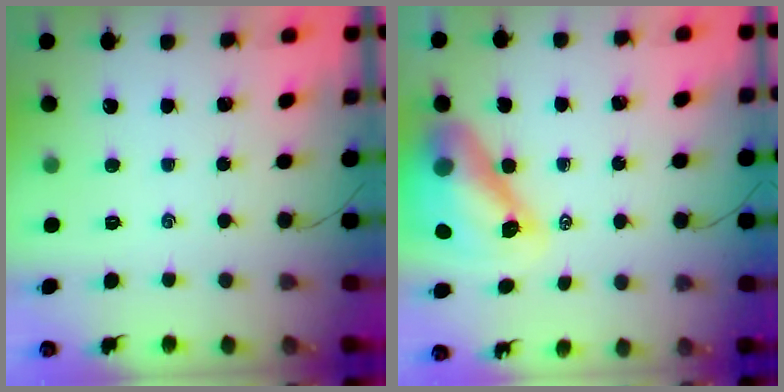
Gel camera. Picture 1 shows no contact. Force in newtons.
{"total": 13.8, "press": 13.2, "slide": 4.1}